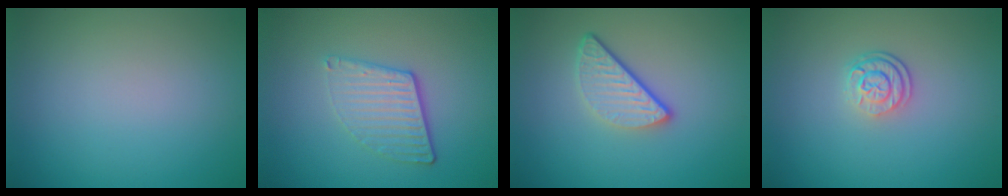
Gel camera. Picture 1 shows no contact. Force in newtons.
{"total": 3.7, "press": 2.7, "slide": 2.5}
{"total": 3.4, "press": 2.6, "slide": 2.2}
{"total": 2.7, "press": 2.0, "slide": 1.8}